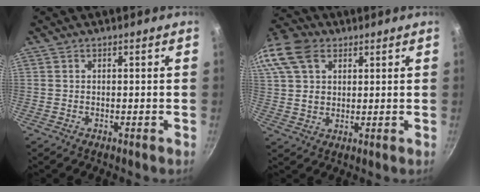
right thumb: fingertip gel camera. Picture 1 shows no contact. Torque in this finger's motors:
{"motor_torque": [0.42, 0.98, 0.44, 0.04, 0.12]}